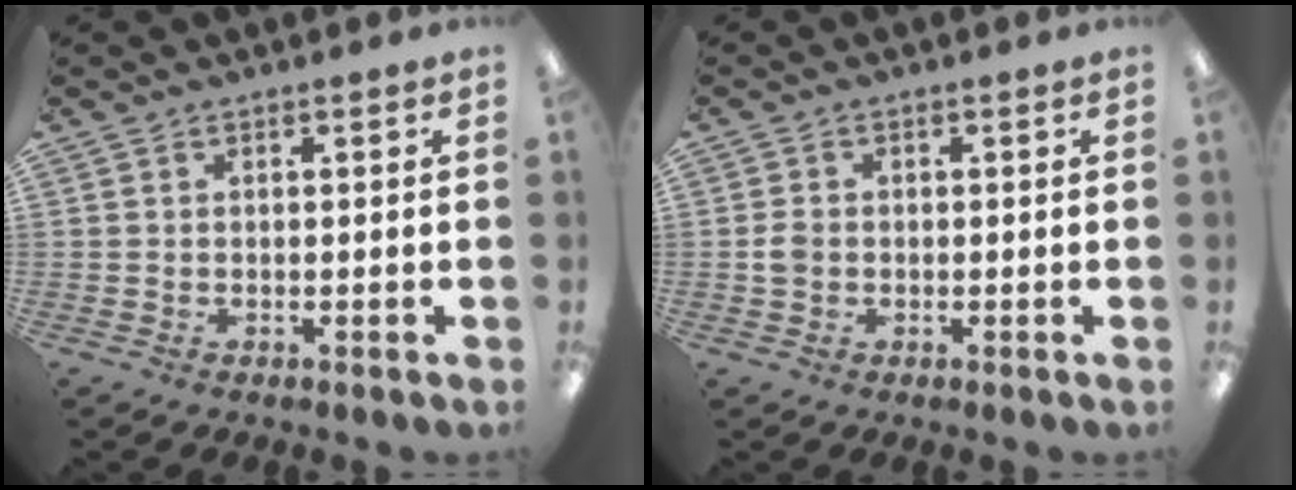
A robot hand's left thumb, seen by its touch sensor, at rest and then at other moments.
{"total": 2.4, "force": [-0.2, 2.0, 1.4], "torque": [-0.025, 0.005, -0.005]}